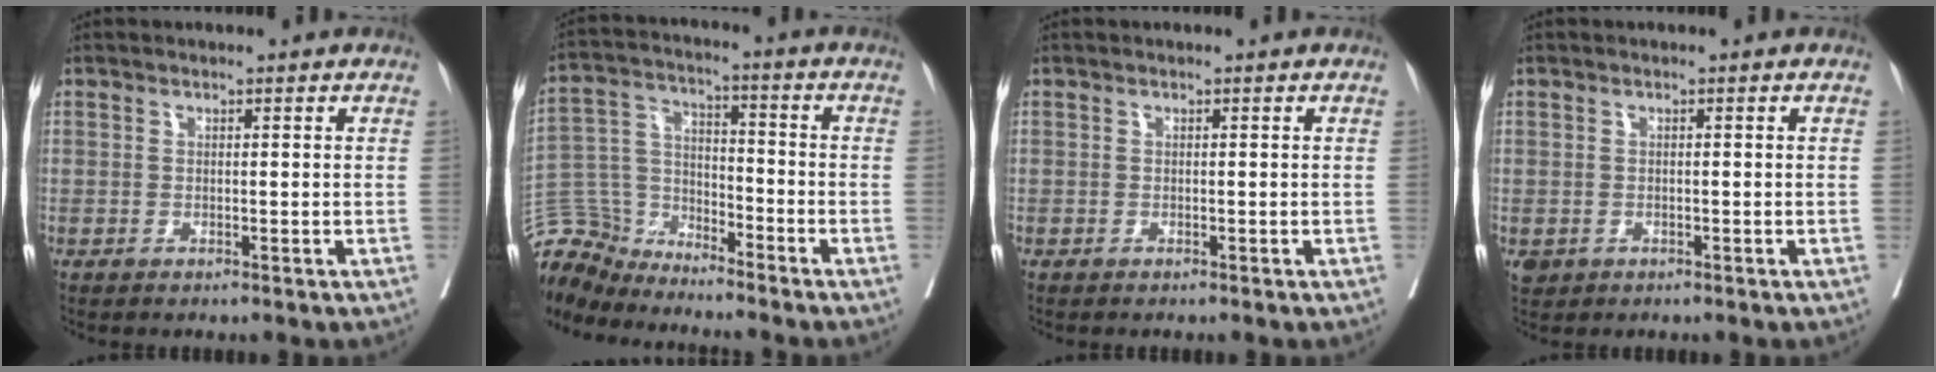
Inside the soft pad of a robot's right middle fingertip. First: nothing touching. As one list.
[{"total": 9.5, "force": [-9.3, 1.9, -0.4], "torque": [-0.001, 0.027, -0.187]}, {"total": 0.0}, {"total": 1.4, "force": [-0.6, 1.1, 0.6], "torque": [-0.014, 0.000, -0.002]}]